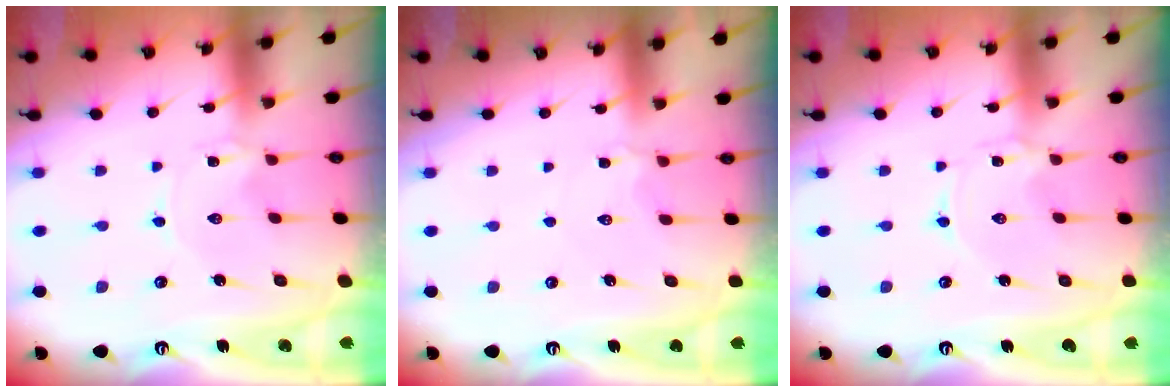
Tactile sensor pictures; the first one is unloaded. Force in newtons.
{"total": 2.7, "press": 2.6, "slide": 0.5}
{"total": 0.0}